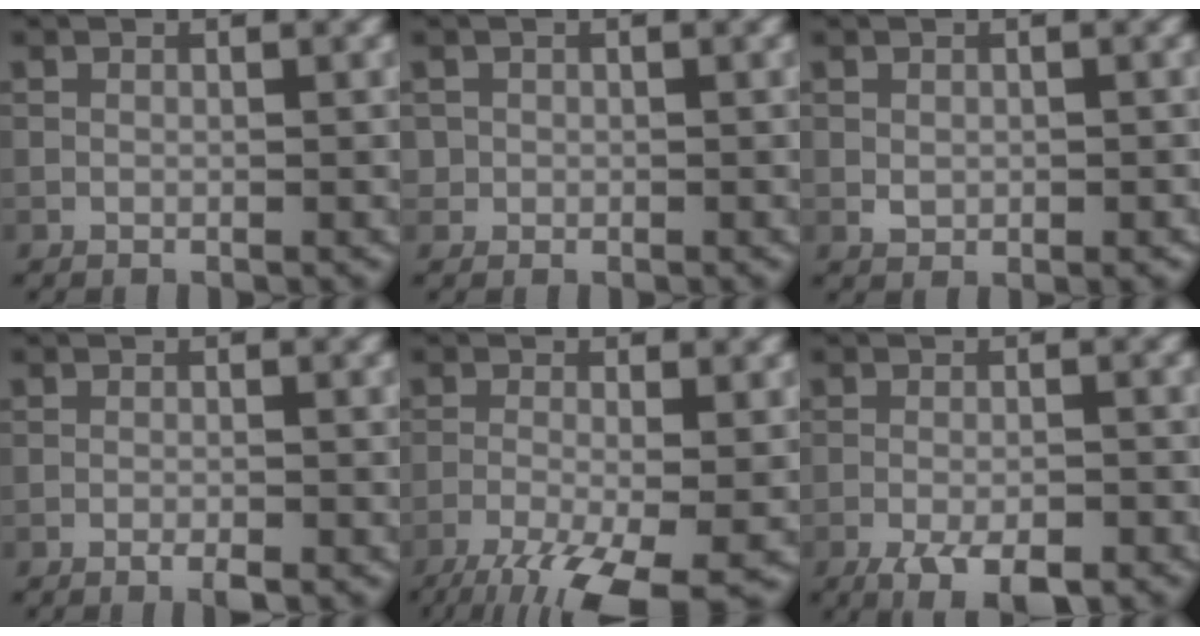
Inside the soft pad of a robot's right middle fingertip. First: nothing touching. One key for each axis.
{"total": 0.8, "fx": 0.0, "fy": 0.8, "fz": 0.0, "tx": 0.008, "ty": -0.004, "tz": -0.002}
{"total": 1.4, "fx": -0.2, "fy": 1.0, "fz": 1.0, "tx": -0.016, "ty": -0.003, "tz": -0.001}
{"total": 1.4, "fx": -1.0, "fy": 0.2, "fz": 1.0, "tx": -0.014, "ty": -0.001, "tz": -0.018}
{"total": 9.2, "fx": -5.5, "fy": 2.6, "fz": 6.9, "tx": -0.128, "ty": -0.026, "tz": -0.095}
{"total": 5.2, "fx": -3.4, "fy": 1.4, "fz": 3.6, "tx": -0.064, "ty": -0.006, "tz": -0.055}